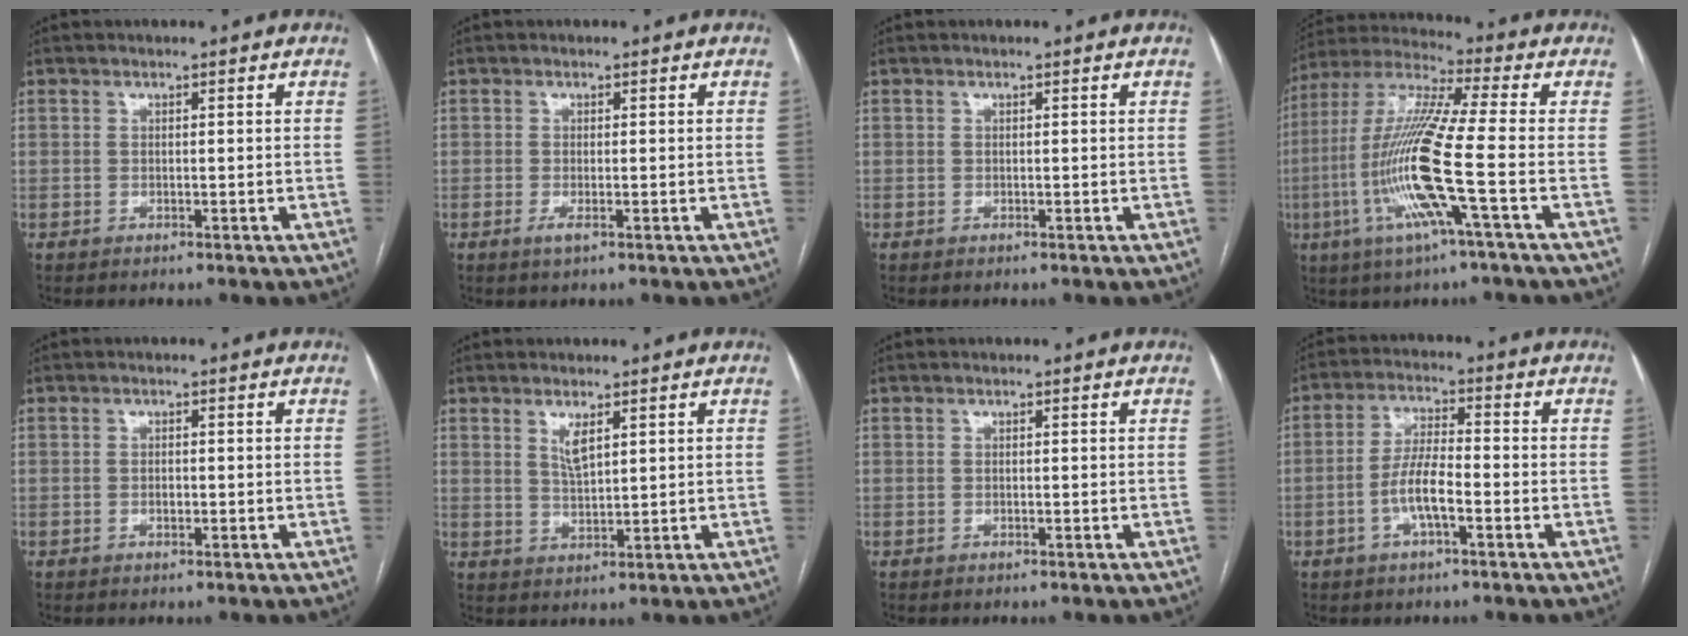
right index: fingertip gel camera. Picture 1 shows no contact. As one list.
[{"total": 1.6, "force": [-0.7, 0.2, 1.5], "torque": [-0.026, -0.003, -0.011]}, {"total": 0.0}, {"total": 15.5, "force": [-4.0, -0.6, 14.9], "torque": [-0.312, -0.008, -0.090]}, {"total": 0.9, "force": [-0.3, 0.4, 0.8], "torque": [-0.014, 0.001, -0.005]}, {"total": 3.2, "force": [1.7, 0.7, 2.6], "torque": [-0.055, -0.005, 0.037]}, {"total": 0.0}, {"total": 6.3, "force": [-2.2, 1.5, 5.8], "torque": [-0.118, 0.007, -0.045]}]